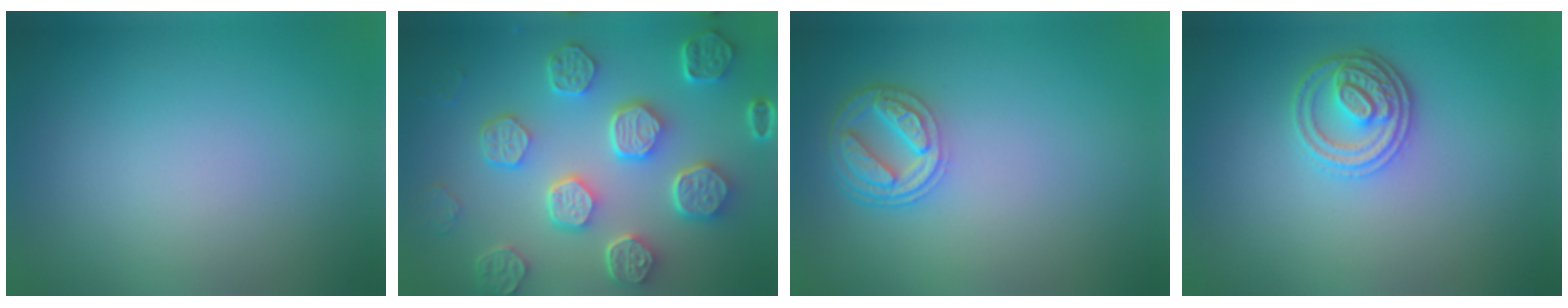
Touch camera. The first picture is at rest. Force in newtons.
{"total": 8.1, "press": 6.1, "slide": 5.4}
{"total": 4.2, "press": 3.4, "slide": 2.4}
{"total": 3.2, "press": 3.0, "slide": 1.3}